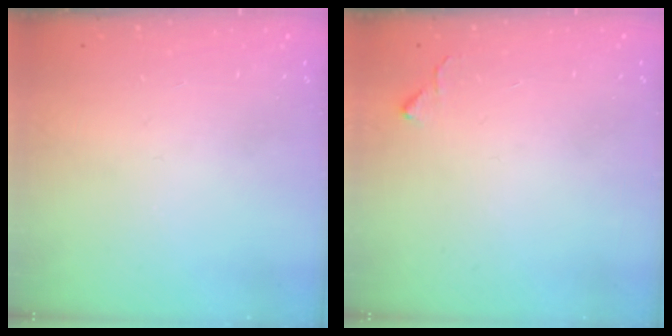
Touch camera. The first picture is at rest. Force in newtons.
{"total": 5.1, "press": 5.0, "slide": 0.7}